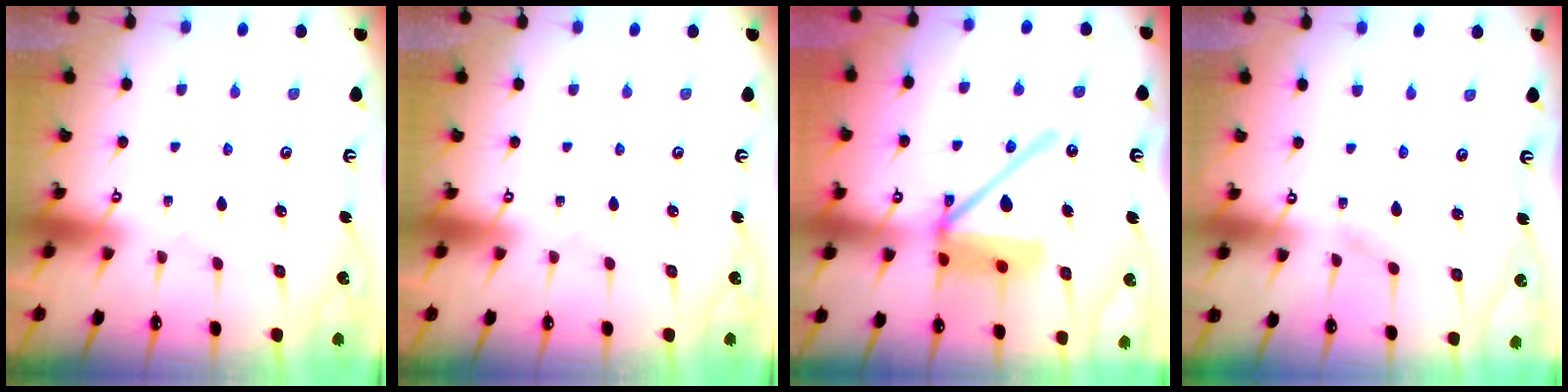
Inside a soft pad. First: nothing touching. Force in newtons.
{"total": 0.0}
{"total": 15.6, "press": 15.5, "slide": 2.1}
{"total": 3.1, "press": 3.1, "slide": 0.3}